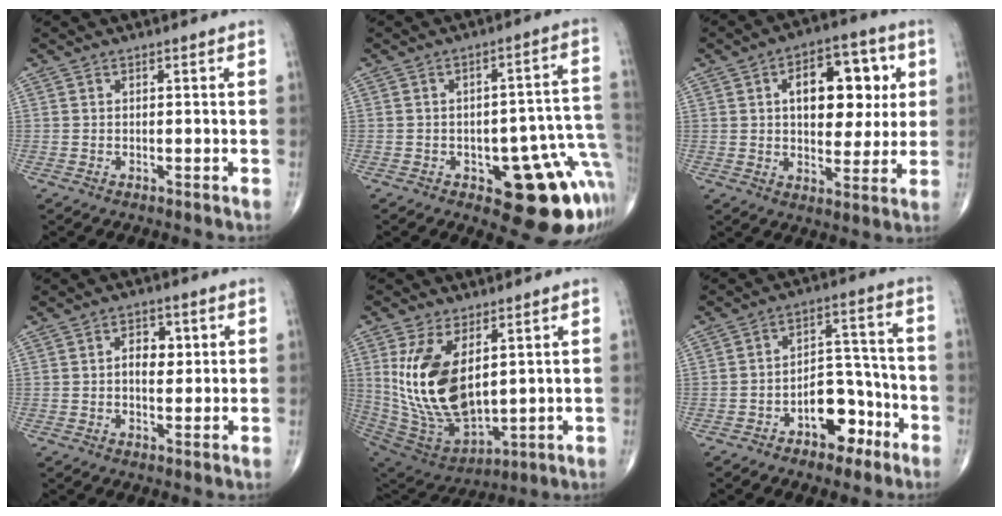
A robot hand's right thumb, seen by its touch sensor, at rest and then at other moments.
{"total": 16.7, "force": [-5.8, 6.8, 14.1], "torque": [-0.095, 0.044, -0.055]}
{"total": 15.8, "force": [3.5, 9.0, 12.5], "torque": [-0.132, 0.006, 0.051]}
{"total": 5.0, "force": [0.9, 3.2, 3.8], "torque": [-0.039, 0.000, 0.011]}
{"total": 18.8, "force": [4.3, 10.0, 15.2], "torque": [-0.289, -0.026, 0.107]}
{"total": 10.0, "force": [-5.1, 6.0, 6.1], "torque": [-0.060, 0.059, -0.076]}